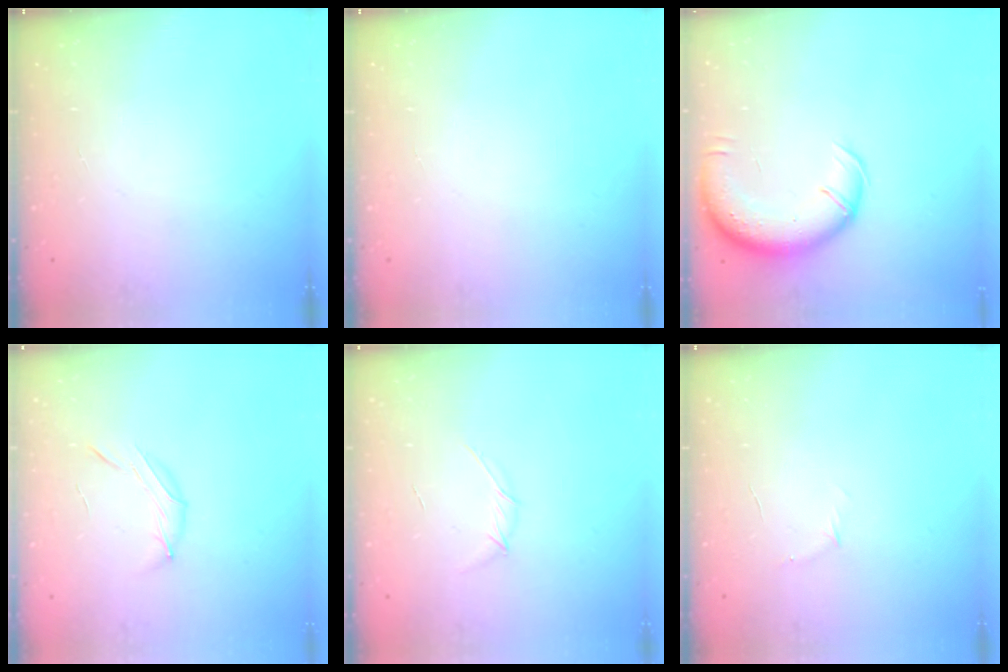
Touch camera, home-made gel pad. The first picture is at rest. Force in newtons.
{"total": 0.0}
{"total": 13.4, "press": 12.9, "slide": 3.5}
{"total": 7.0, "press": 6.9, "slide": 1.4}
{"total": 4.2, "press": 4.2, "slide": 0.8}
{"total": 3.8, "press": 3.6, "slide": 1.1}